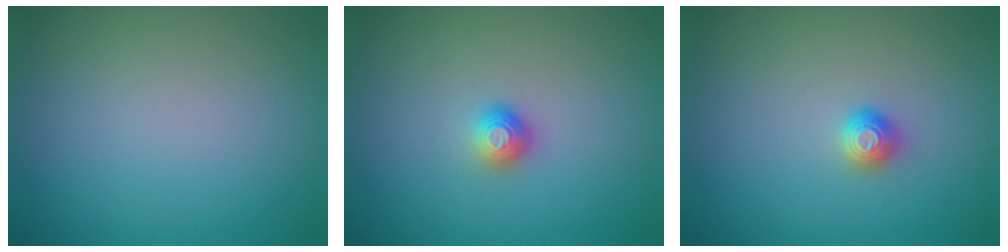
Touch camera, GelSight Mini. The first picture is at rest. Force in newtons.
{"total": 1.5, "press": 1.1, "slide": 1.0}
{"total": 1.2, "press": 1.1, "slide": 0.2}